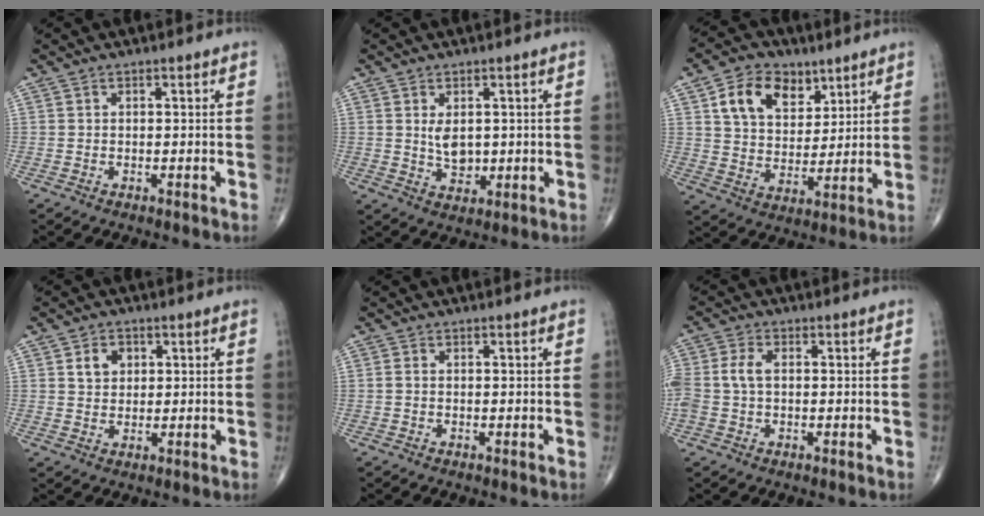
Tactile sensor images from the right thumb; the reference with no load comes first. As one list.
[{"total": 4.8, "force": [0.8, 3.1, 3.5], "torque": [-0.046, -0.013, 0.023]}, {"total": 12.6, "force": [6.1, 8.6, 6.8], "torque": [-0.087, -0.022, 0.113]}, {"total": 4.2, "force": [1.4, 3.4, 2.1], "torque": [-0.016, -0.004, 0.023]}, {"total": 0.7, "force": [-0.1, 0.4, 0.5], "torque": [-0.012, -0.001, -0.004]}, {"total": 5.4, "force": [0.0, 3.5, 4.1], "torque": [-0.107, 0.016, -0.002]}]